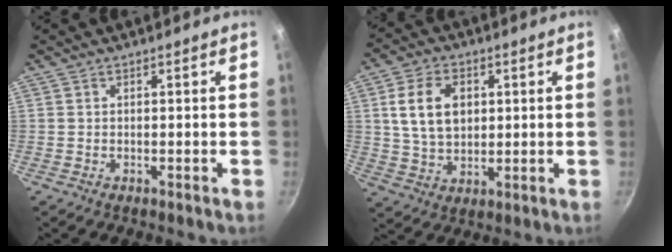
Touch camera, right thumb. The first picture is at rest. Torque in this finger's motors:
{"motor_torque": [0.29, 2.67, 0.90, 0.08, 0.23]}